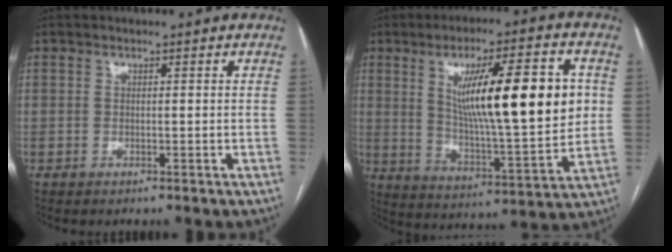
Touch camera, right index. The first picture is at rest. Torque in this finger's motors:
{"motor_torque": [1.37, 0.76, 1.05, 0.21]}